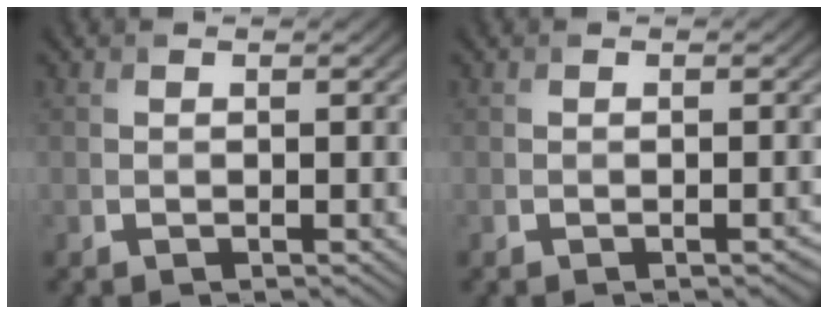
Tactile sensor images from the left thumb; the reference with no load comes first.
{"total": 0.7, "force": [-0.4, 0.2, 0.6], "torque": [-0.007, -0.002, -0.005]}